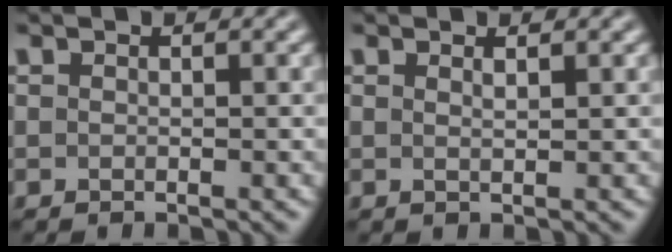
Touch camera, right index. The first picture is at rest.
{"total": 1.2, "force": [0.4, -1.0, 0.4], "torque": [-0.004, -0.007, 0.015]}